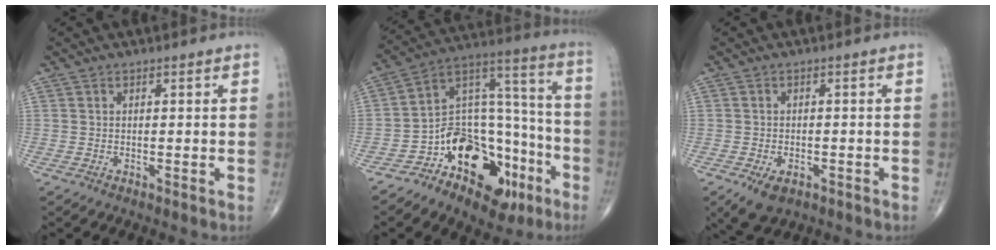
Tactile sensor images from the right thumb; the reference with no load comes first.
{"total": 21.0, "force": [-10.3, 12.6, 13.3], "torque": [-0.146, 0.104, -0.162]}
{"total": 5.0, "force": [-2.5, 3.0, 3.2], "torque": [-0.056, 0.001, -0.036]}